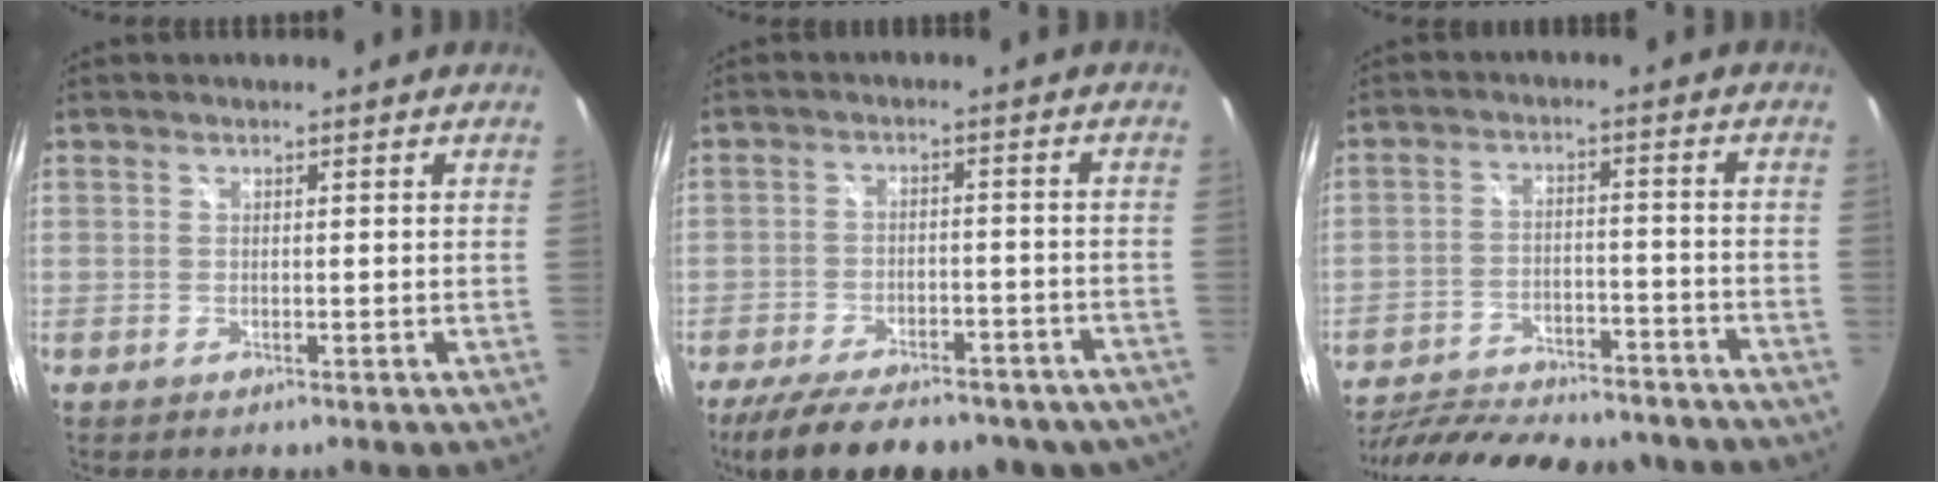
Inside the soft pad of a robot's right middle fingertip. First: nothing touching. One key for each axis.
{"total": 20.4, "fx": -16.4, "fy": 7.3, "fz": 9.8, "tx": -0.191, "ty": -0.020, "tz": -0.215}
{"total": 25.7, "fx": -22.1, "fy": 7.5, "fz": 10.7, "tx": -0.212, "ty": -0.011, "tz": -0.300}